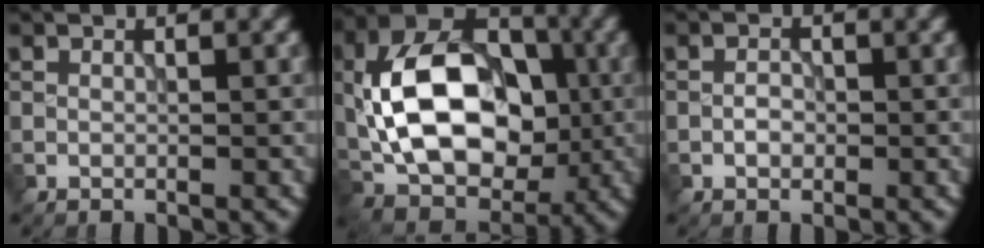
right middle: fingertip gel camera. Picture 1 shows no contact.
{"total": 12.7, "force": [-0.5, 8.2, 9.6], "torque": [-0.170, 0.017, -0.018]}
{"total": 1.1, "force": [-0.4, 0.8, 0.8], "torque": [-0.014, 0.003, -0.010]}